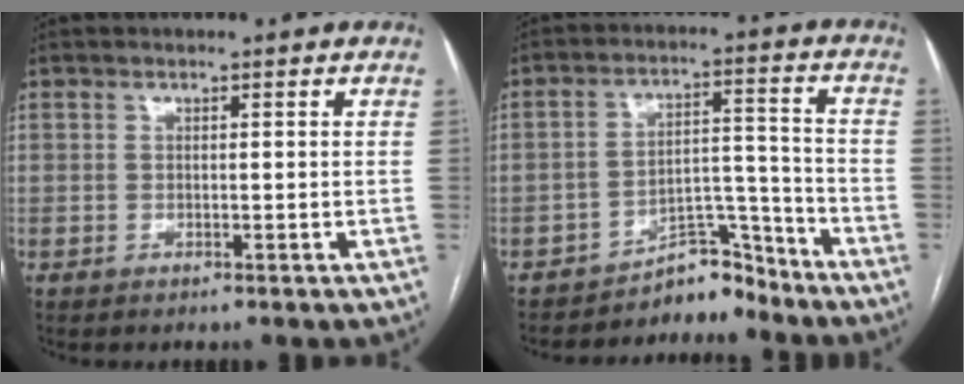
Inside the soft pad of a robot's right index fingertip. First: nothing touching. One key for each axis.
{"total": 6.3, "fx": -6.0, "fy": 1.9, "fz": 0.3, "tx": 0.008, "ty": 0.052, "tz": -0.094}